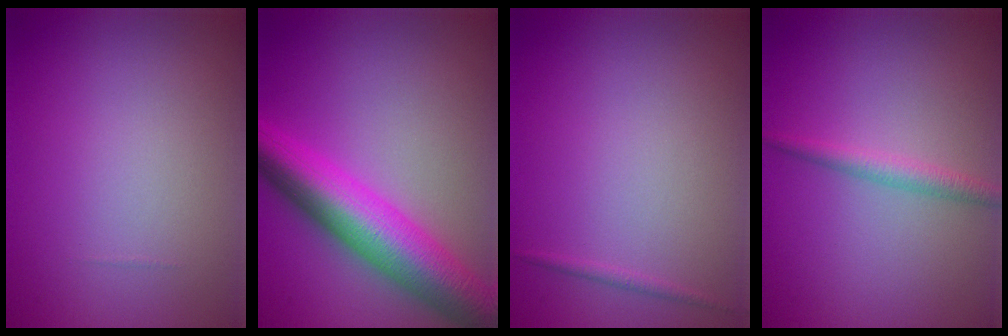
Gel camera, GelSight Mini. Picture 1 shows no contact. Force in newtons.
{"total": 9.2, "press": 9.2, "slide": 0.2}
{"total": 0.6, "press": 0.6, "slide": 0.1}
{"total": 1.7, "press": 1.7, "slide": 0.0}